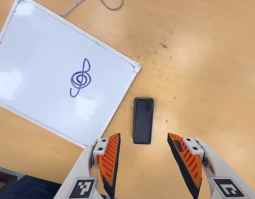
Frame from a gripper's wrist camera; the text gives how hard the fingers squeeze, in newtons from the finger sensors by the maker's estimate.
{"total": 0.0}